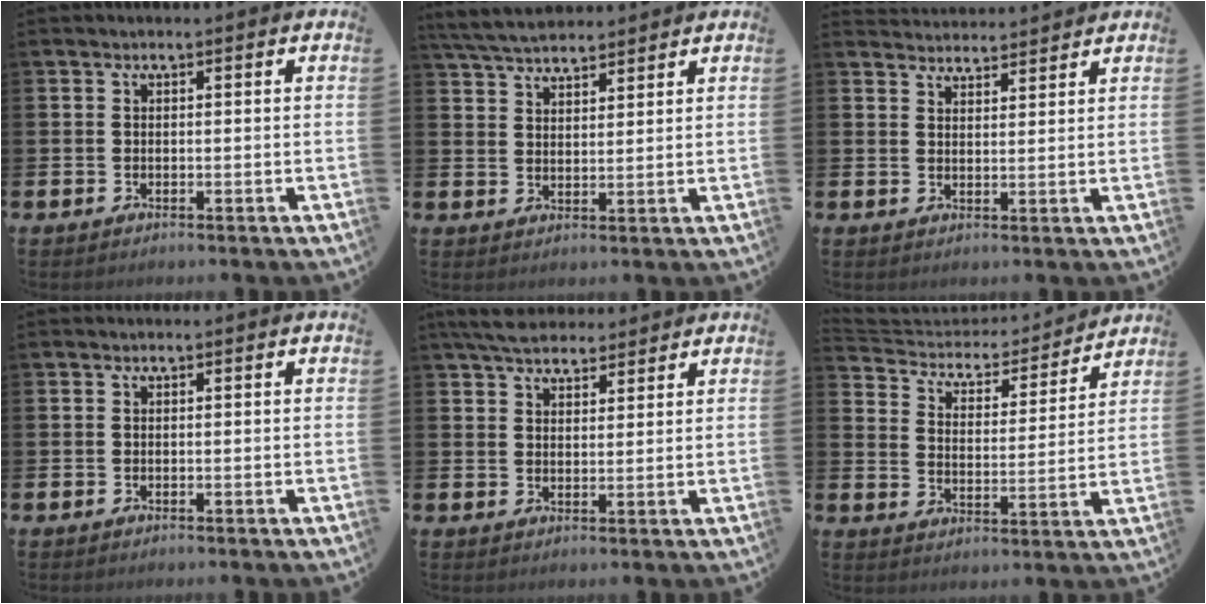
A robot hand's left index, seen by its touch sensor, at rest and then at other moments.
{"total": 4.9, "force": [4.7, 0.9, 1.0], "torque": [-0.041, -0.016, 0.087]}
{"total": 3.5, "force": [3.5, 0.5, -0.3], "torque": [-0.002, -0.018, 0.064]}
{"total": 0.0}
{"total": 5.4, "force": [5.0, 1.5, 1.2], "torque": [-0.038, -0.017, 0.093]}
{"total": 4.9, "force": [4.4, 2.0, 0.7], "torque": [-0.047, -0.037, 0.069]}